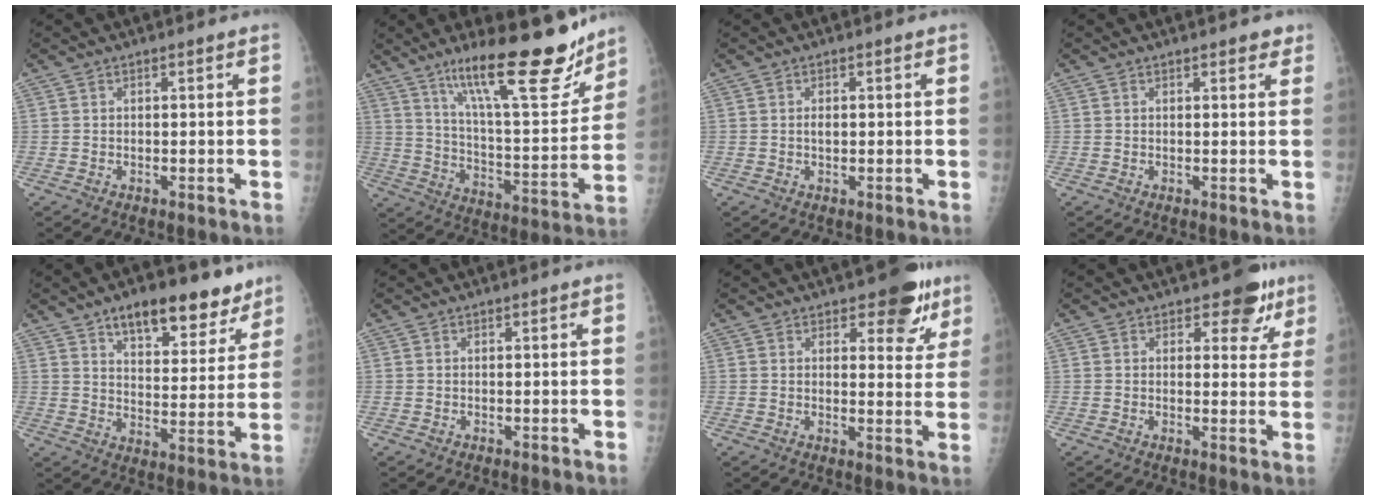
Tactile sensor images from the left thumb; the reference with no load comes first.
{"total": 22.8, "force": [15.6, 5.6, 15.7], "torque": [-0.213, -0.080, 0.255]}
{"total": 1.3, "force": [0.1, 0.8, 1.1], "torque": [-0.017, 0.001, 0.001]}
{"total": 1.7, "force": [1.2, 0.8, 0.9], "torque": [0.002, -0.003, 0.010]}
{"total": 14.9, "force": [10.1, 6.8, 8.6], "torque": [-0.068, -0.051, 0.149]}
{"total": 0.0}
{"total": 8.4, "force": [5.4, 4.0, 5.0], "torque": [-0.023, -0.026, 0.067]}
{"total": 6.1, "force": [3.9, 3.5, 3.0], "torque": [0.003, -0.018, 0.046]}